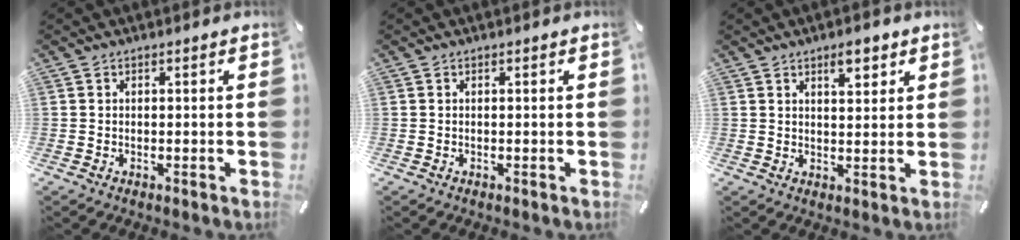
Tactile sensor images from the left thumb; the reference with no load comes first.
{"total": 0.0}
{"total": 5.3, "force": [3.4, 2.3, 3.3], "torque": [-0.032, -0.016, 0.053]}